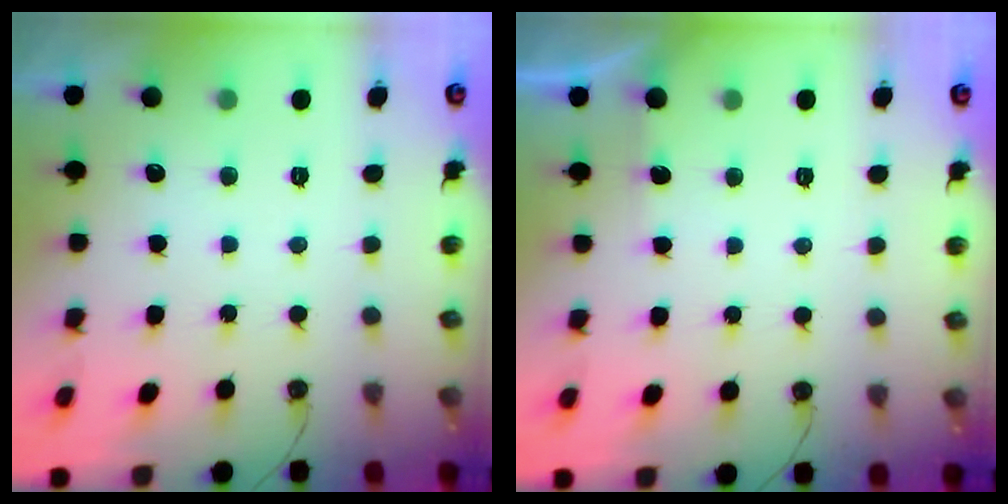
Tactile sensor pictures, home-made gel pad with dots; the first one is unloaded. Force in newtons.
{"total": 1.5, "press": 1.4, "slide": 0.3}